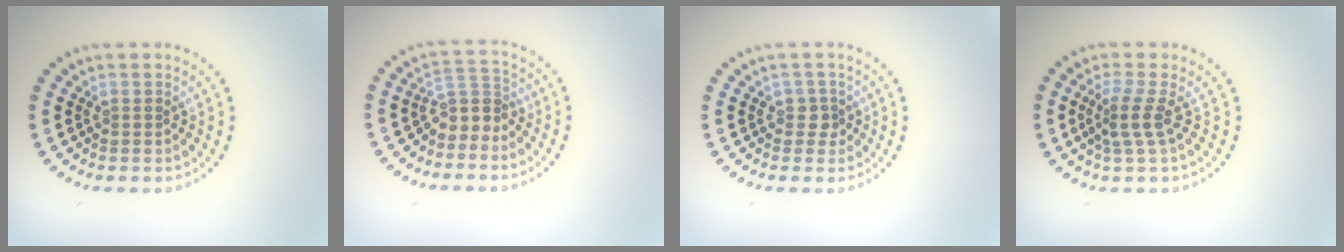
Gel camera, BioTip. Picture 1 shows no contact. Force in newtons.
{"total": 2.5, "press": 1.7, "slide": 1.9}
{"total": 1.3, "press": 1.1, "slide": 0.7}
{"total": 2.5, "press": 1.8, "slide": 1.7}